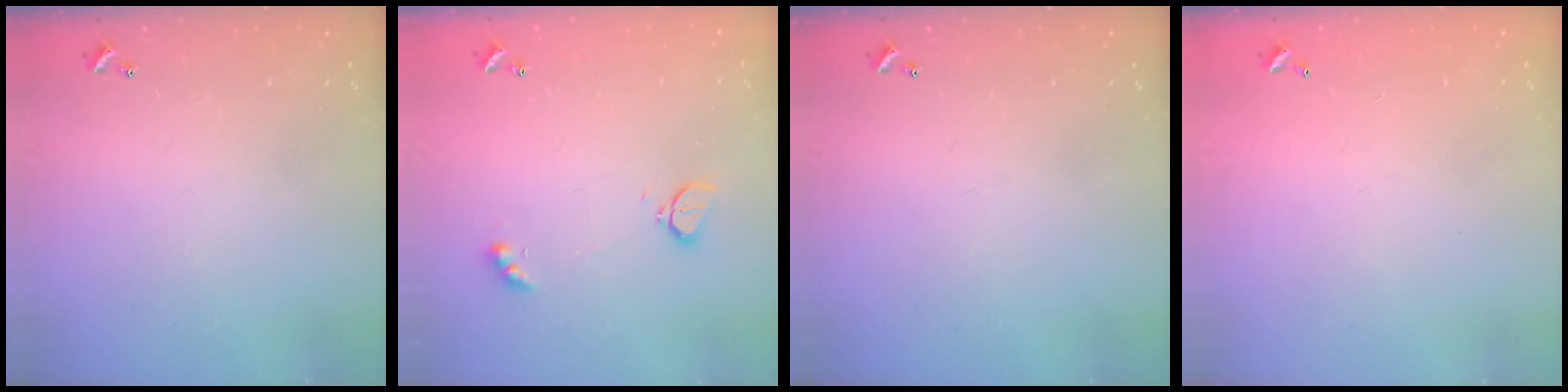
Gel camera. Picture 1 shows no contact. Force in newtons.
{"total": 2.8, "press": 2.7, "slide": 0.6}
{"total": 0.0}
{"total": 2.9, "press": 2.9, "slide": 0.1}